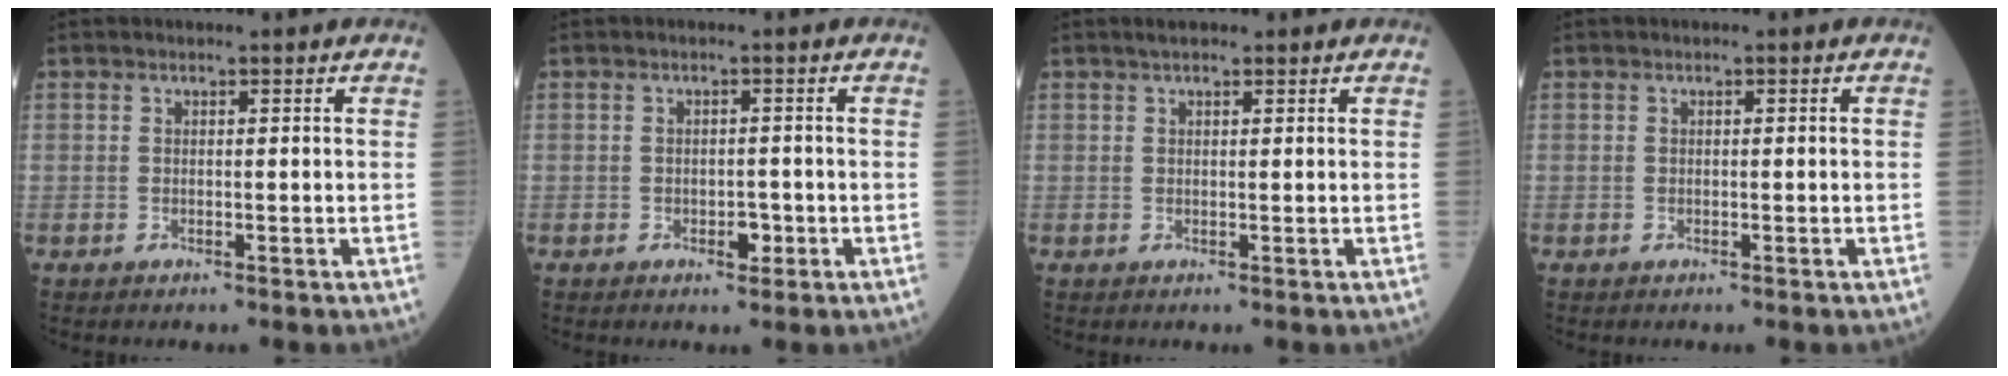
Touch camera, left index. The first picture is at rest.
{"total": 1.8, "force": [-0.7, 1.1, 1.2], "torque": [-0.015, 0.002, -0.009]}
{"total": 2.1, "force": [1.7, 0.7, 1.1], "torque": [-0.021, 0.018, 0.025]}
{"total": 0.0}